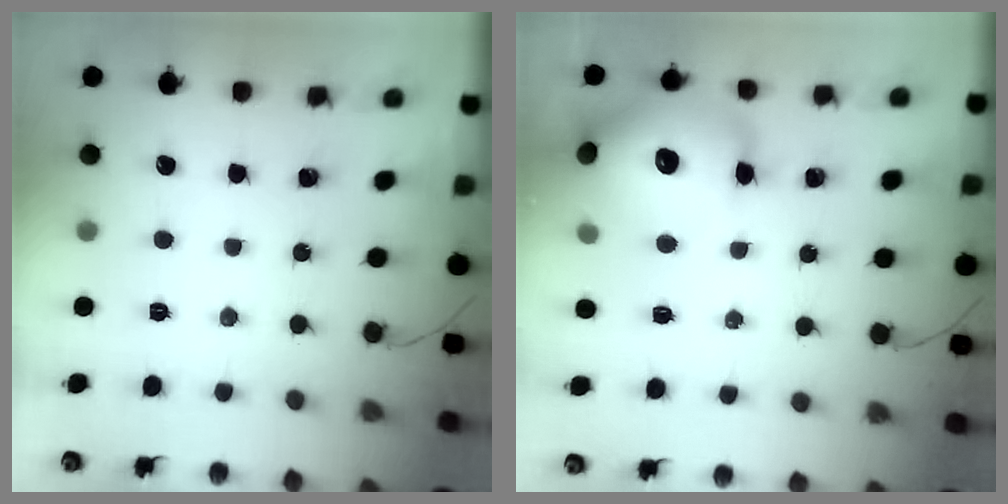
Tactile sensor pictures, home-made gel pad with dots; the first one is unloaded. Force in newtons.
{"total": 17.4, "press": 17.1, "slide": 3.3}